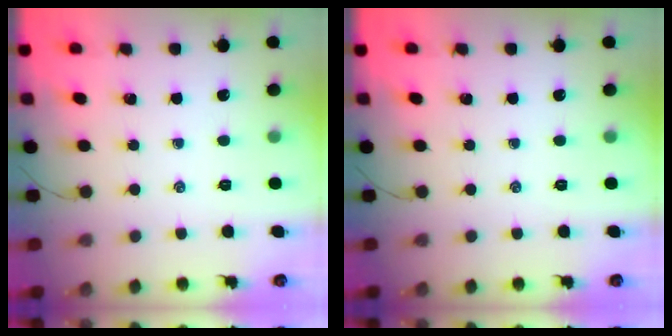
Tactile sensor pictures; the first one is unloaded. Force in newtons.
{"total": 0.0}